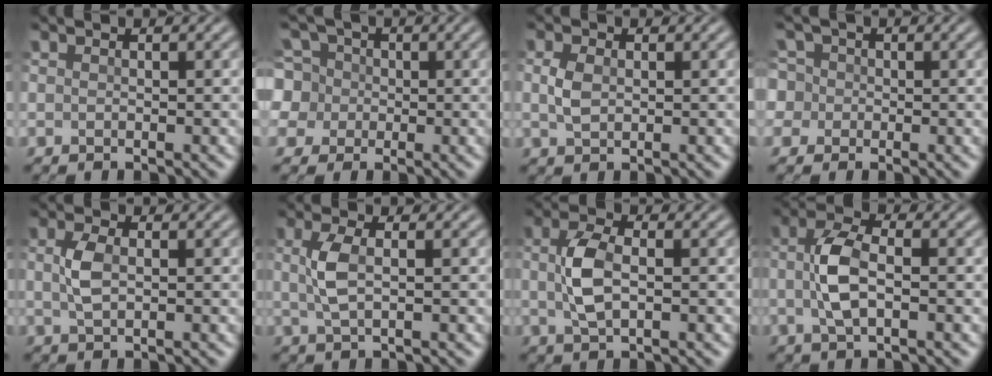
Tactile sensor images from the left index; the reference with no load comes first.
{"total": 7.6, "force": [0.7, 7.3, 2.3], "torque": [-0.080, 0.028, 0.001]}
{"total": 1.9, "force": [0.0, 1.3, 1.4], "torque": [-0.034, 0.002, -0.002]}
{"total": 6.7, "force": [1.1, 6.1, 2.4], "torque": [-0.049, 0.043, -0.018]}
{"total": 2.4, "force": [0.1, 1.2, 2.1], "torque": [-0.049, 0.003, 0.001]}
{"total": 2.8, "force": [0.2, 0.9, 2.7], "torque": [-0.063, 0.005, 0.003]}
{"total": 4.1, "force": [-0.1, 2.0, 3.6], "torque": [-0.078, 0.005, -0.001]}
{"total": 4.5, "force": [-0.4, 2.0, 4.0], "torque": [-0.085, 0.003, -0.008]}